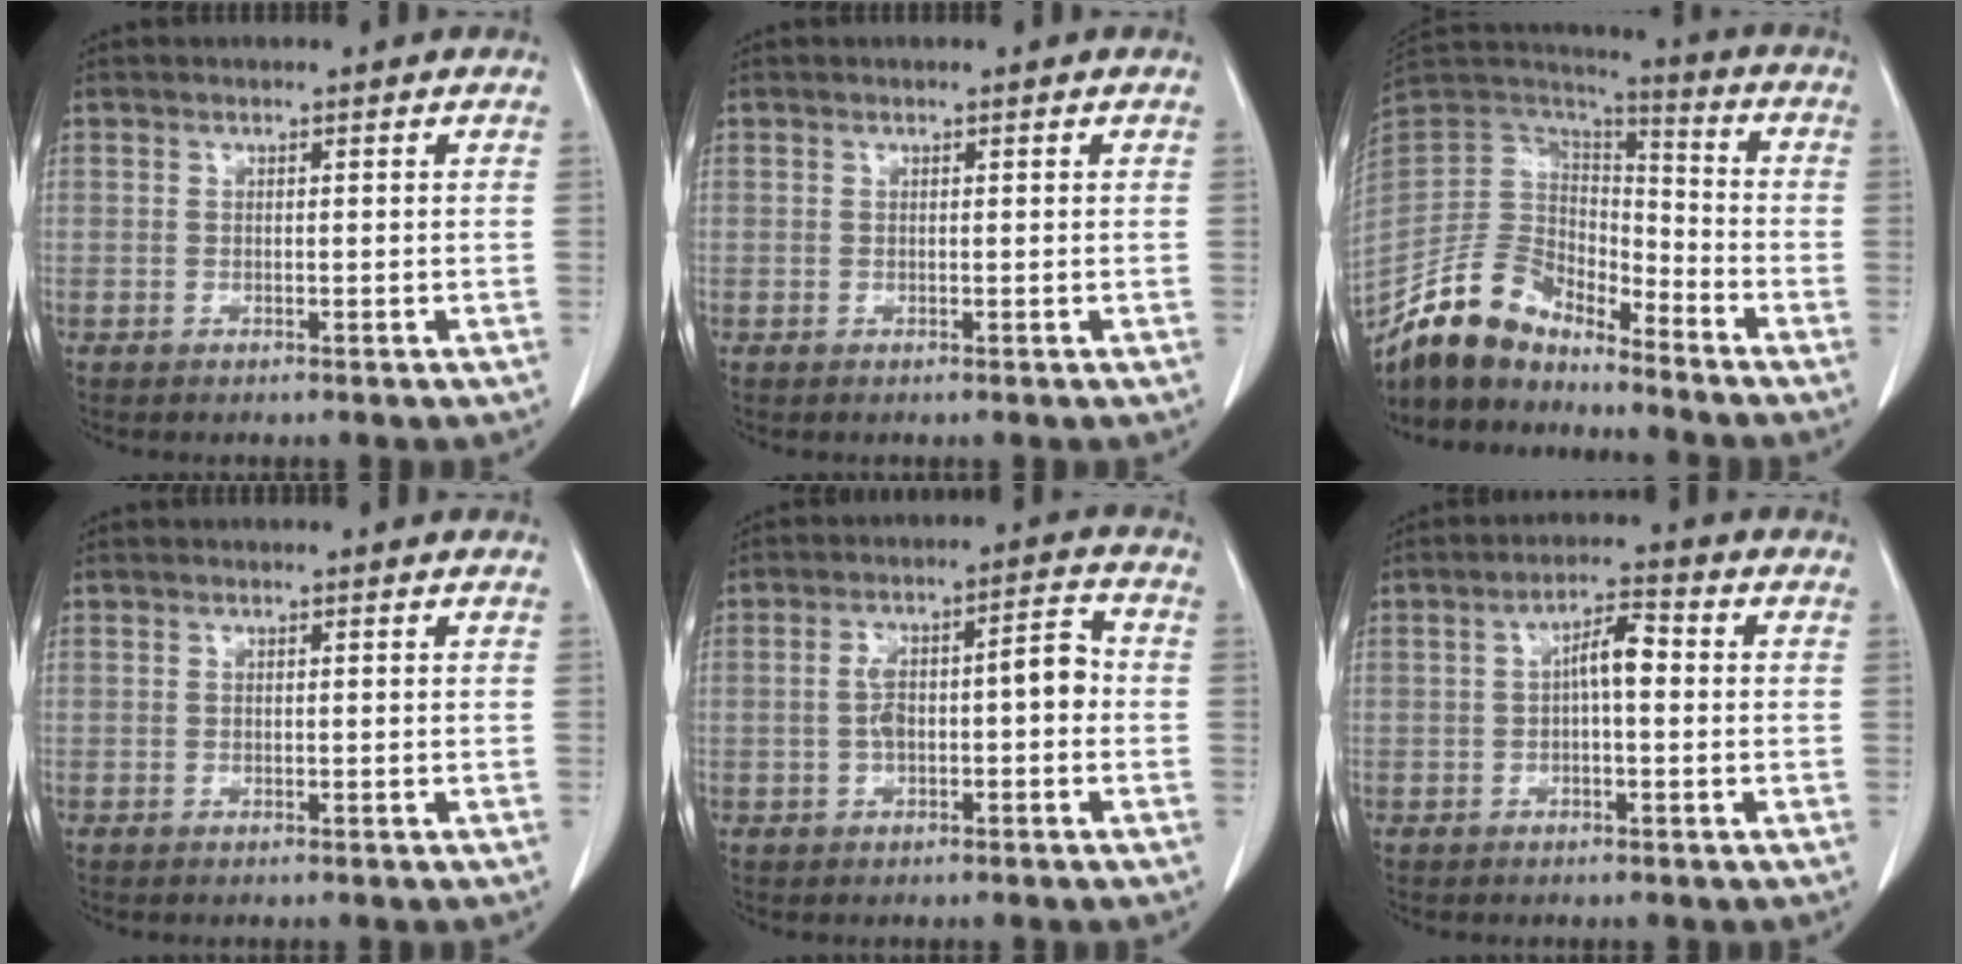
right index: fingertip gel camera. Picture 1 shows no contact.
{"total": 0.0}
{"total": 14.5, "force": [-12.2, 5.0, 6.0], "torque": [-0.121, 0.021, -0.233]}
{"total": 0.0}
{"total": 7.9, "force": [-0.7, 2.6, 7.4], "torque": [-0.132, 0.038, -0.011]}
{"total": 4.6, "force": [0.1, 1.3, 4.4], "torque": [-0.074, 0.018, -0.002]}